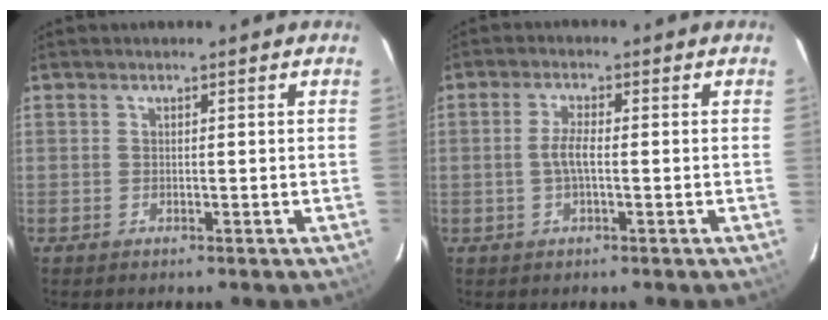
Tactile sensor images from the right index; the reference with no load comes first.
{"total": 3.2, "force": [-0.5, 0.6, 3.1], "torque": [-0.064, 0.003, -0.008]}